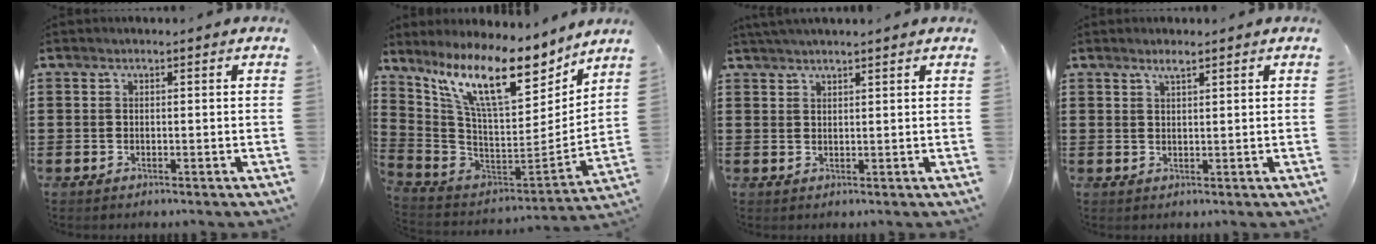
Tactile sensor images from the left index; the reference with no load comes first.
{"total": 15.2, "force": [9.8, 3.4, 11.1], "torque": [-0.246, -0.053, 0.169]}
{"total": 1.7, "force": [1.6, -0.2, 0.5], "torque": [-0.013, 0.001, 0.031]}
{"total": 1.8, "force": [1.4, 0.2, 1.2], "torque": [-0.025, 0.002, 0.025]}